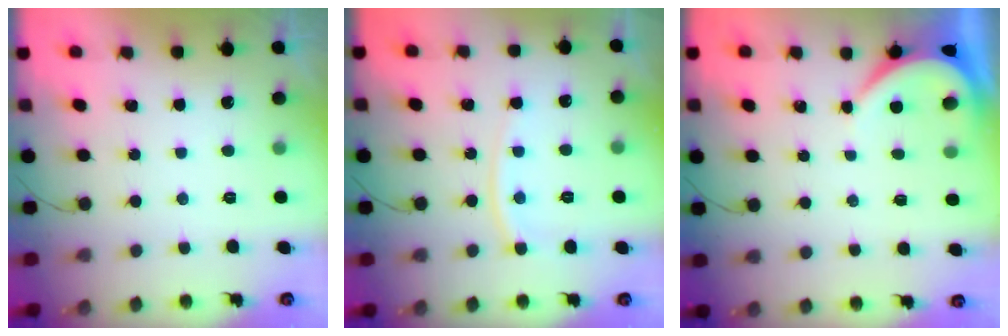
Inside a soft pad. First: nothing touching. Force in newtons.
{"total": 9.2, "press": 9.1, "slide": 1.2}
{"total": 3.9, "press": 3.9, "slide": 0.6}